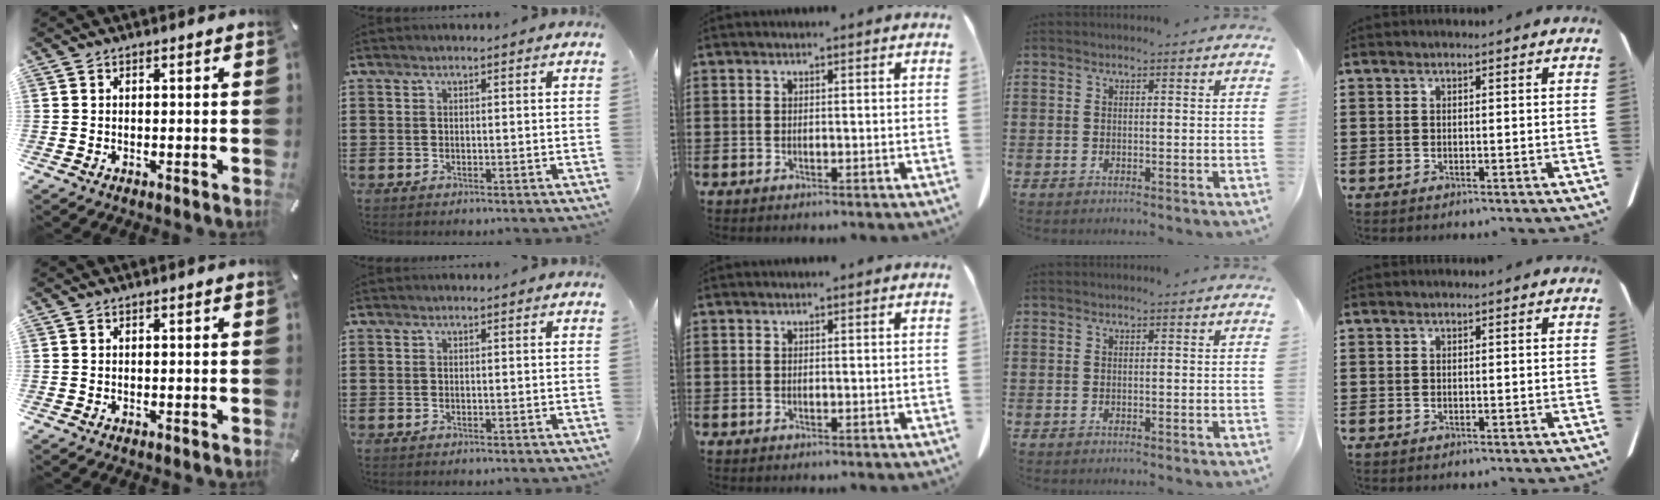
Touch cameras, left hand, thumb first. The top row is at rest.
{}